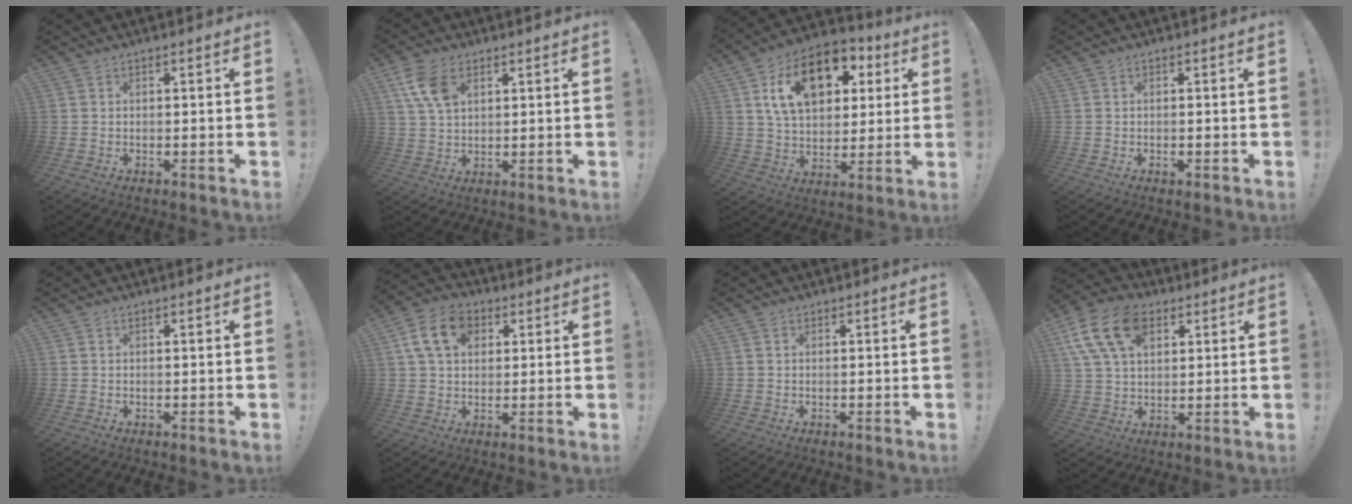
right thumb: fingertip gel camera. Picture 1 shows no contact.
{"total": 8.8, "force": [4.0, 5.3, 5.8], "torque": [-0.113, -0.005, 0.080]}
{"total": 18.9, "force": [7.5, 12.2, 12.3], "torque": [-0.197, -0.018, 0.135]}
{"total": 0.6, "force": [-0.3, 0.3, 0.3], "torque": [-0.003, 0.000, -0.006]}
{"total": 0.0}
{"total": 12.7, "force": [4.4, 9.1, 7.6], "torque": [-0.137, 0.004, 0.087]}
{"total": 0.0}
{"total": 16.1, "force": [7.0, 10.5, 10.1], "torque": [-0.191, -0.017, 0.133]}